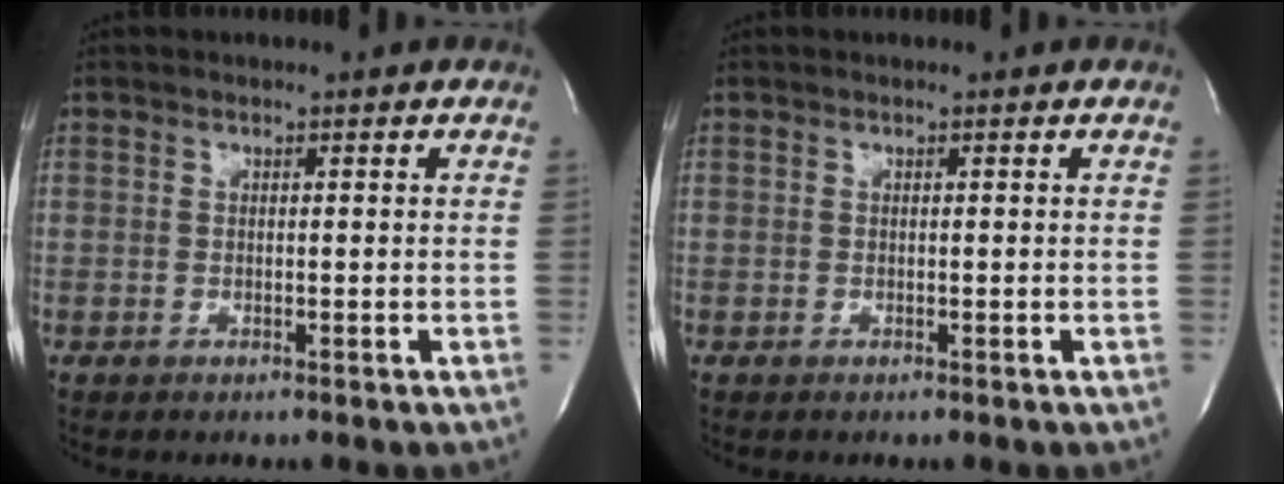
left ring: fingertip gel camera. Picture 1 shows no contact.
{"total": 0.0}